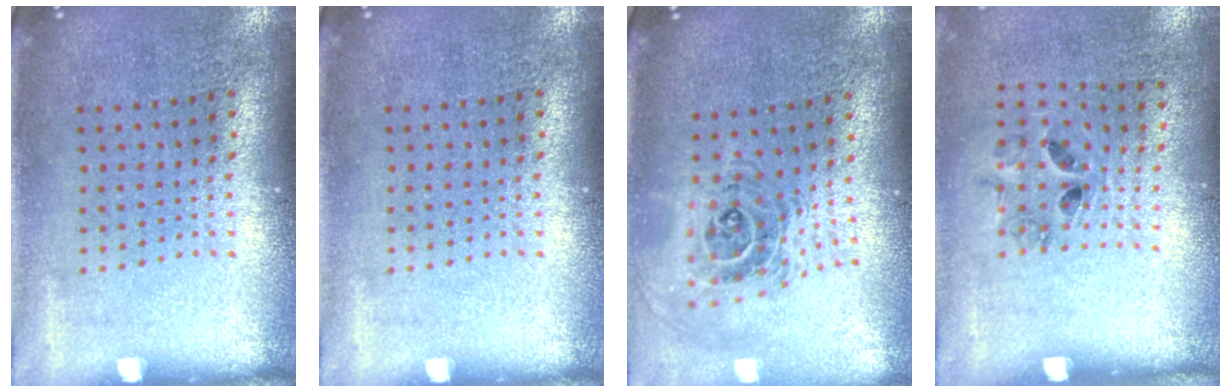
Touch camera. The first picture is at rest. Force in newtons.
{"total": 0.0}
{"total": 1.2, "press": 1.1, "slide": 0.5}
{"total": 1.4, "press": 0.8, "slide": 1.1}